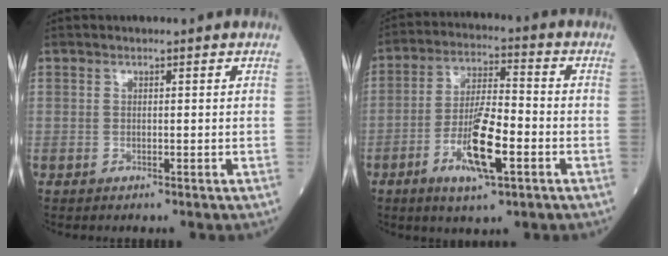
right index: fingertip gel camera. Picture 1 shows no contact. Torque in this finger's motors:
{"motor_torque": [0.34, -0.17, 0.39, 0.20]}